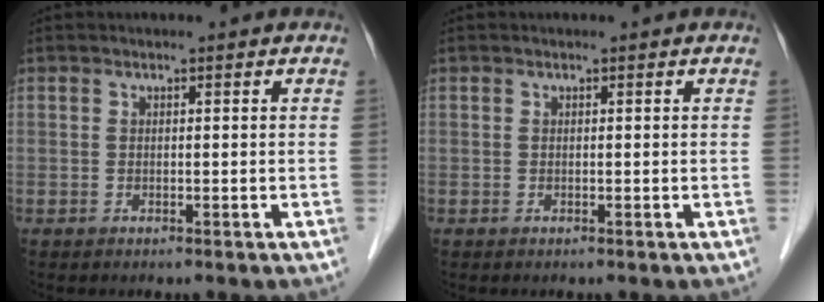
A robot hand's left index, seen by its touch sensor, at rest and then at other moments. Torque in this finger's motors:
{"motor_torque": [-0.06, 0.02, 0.01, -0.01]}